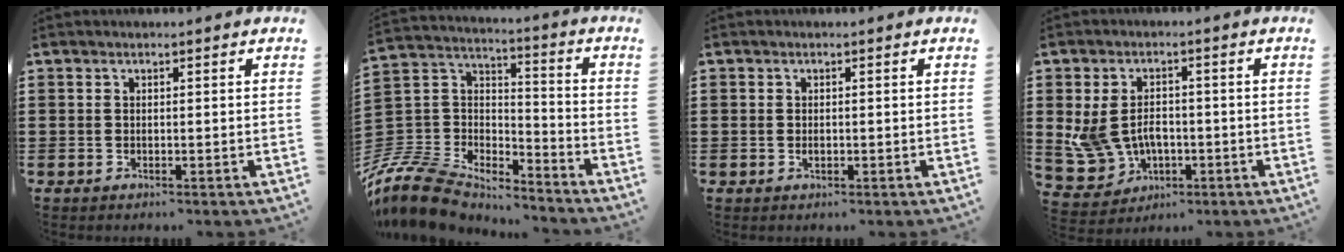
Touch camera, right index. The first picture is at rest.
{"total": 10.5, "force": [-9.3, 3.9, 2.9], "torque": [-0.101, 0.006, -0.194]}
{"total": 0.6, "force": [-0.1, 0.5, 0.3], "torque": [-0.006, 0.001, -0.001]}
{"total": 6.4, "force": [-0.6, 5.2, 3.7], "torque": [-0.106, 0.006, -0.012]}